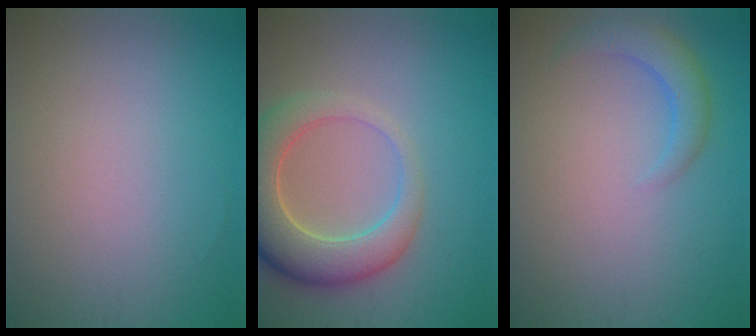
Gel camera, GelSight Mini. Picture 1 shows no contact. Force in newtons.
{"total": 6.8, "press": 6.8, "slide": 0.8}
{"total": 2.6, "press": 2.5, "slide": 0.2}